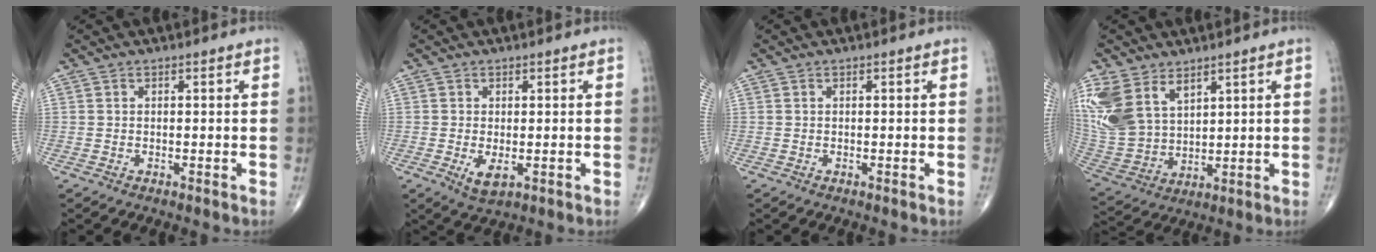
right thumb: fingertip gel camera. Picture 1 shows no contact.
{"total": 3.3, "force": [-0.7, 1.5, 2.8], "torque": [-0.049, -0.009, -0.005]}
{"total": 0.0}
{"total": 15.2, "force": [7.8, 9.4, 9.0], "torque": [-0.202, -0.023, 0.173]}